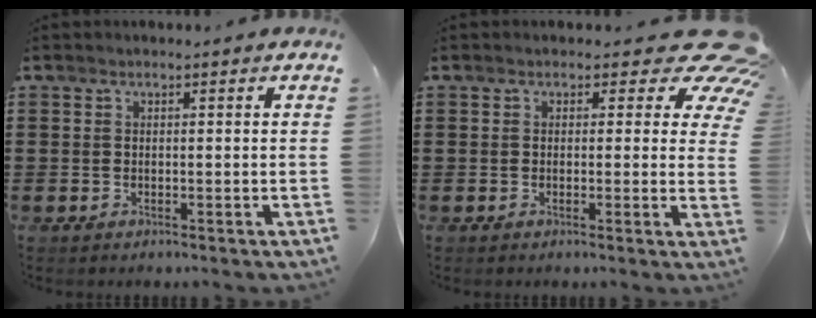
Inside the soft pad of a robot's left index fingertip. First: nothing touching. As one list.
[{"total": 5.3, "force": [3.2, 2.4, 3.5], "torque": [-0.043, -0.018, 0.049]}]